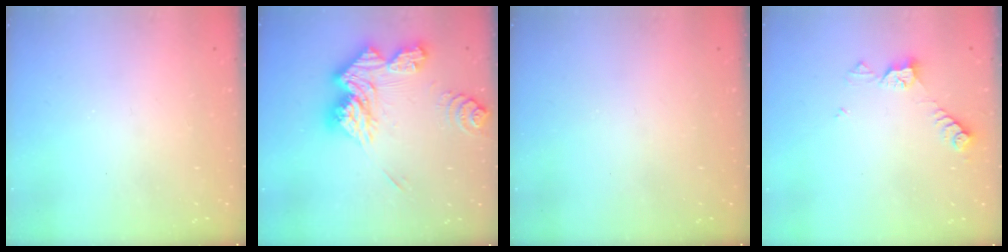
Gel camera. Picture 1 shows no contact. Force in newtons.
{"total": 16.8, "press": 16.8, "slide": 0.2}
{"total": 0.0}
{"total": 6.0, "press": 6.0, "slide": 0.6}